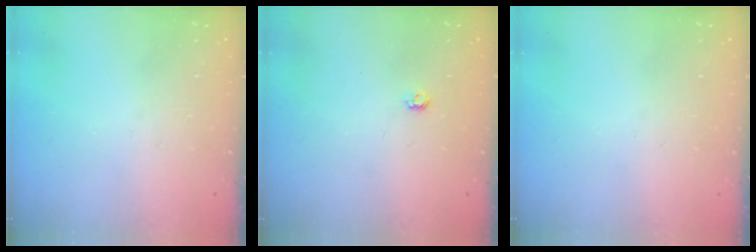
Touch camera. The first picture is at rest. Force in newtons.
{"total": 3.9, "press": 3.8, "slide": 0.5}
{"total": 0.0}